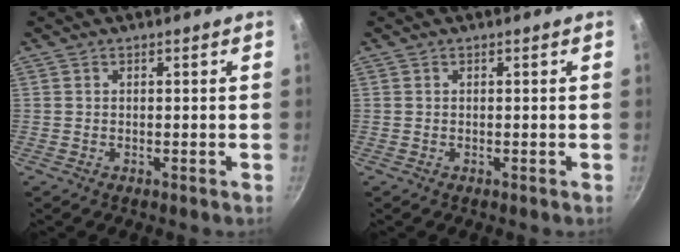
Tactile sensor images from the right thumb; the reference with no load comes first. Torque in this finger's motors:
{"motor_torque": [-0.25, 0.24, 0.00, 0.00, 0.04]}